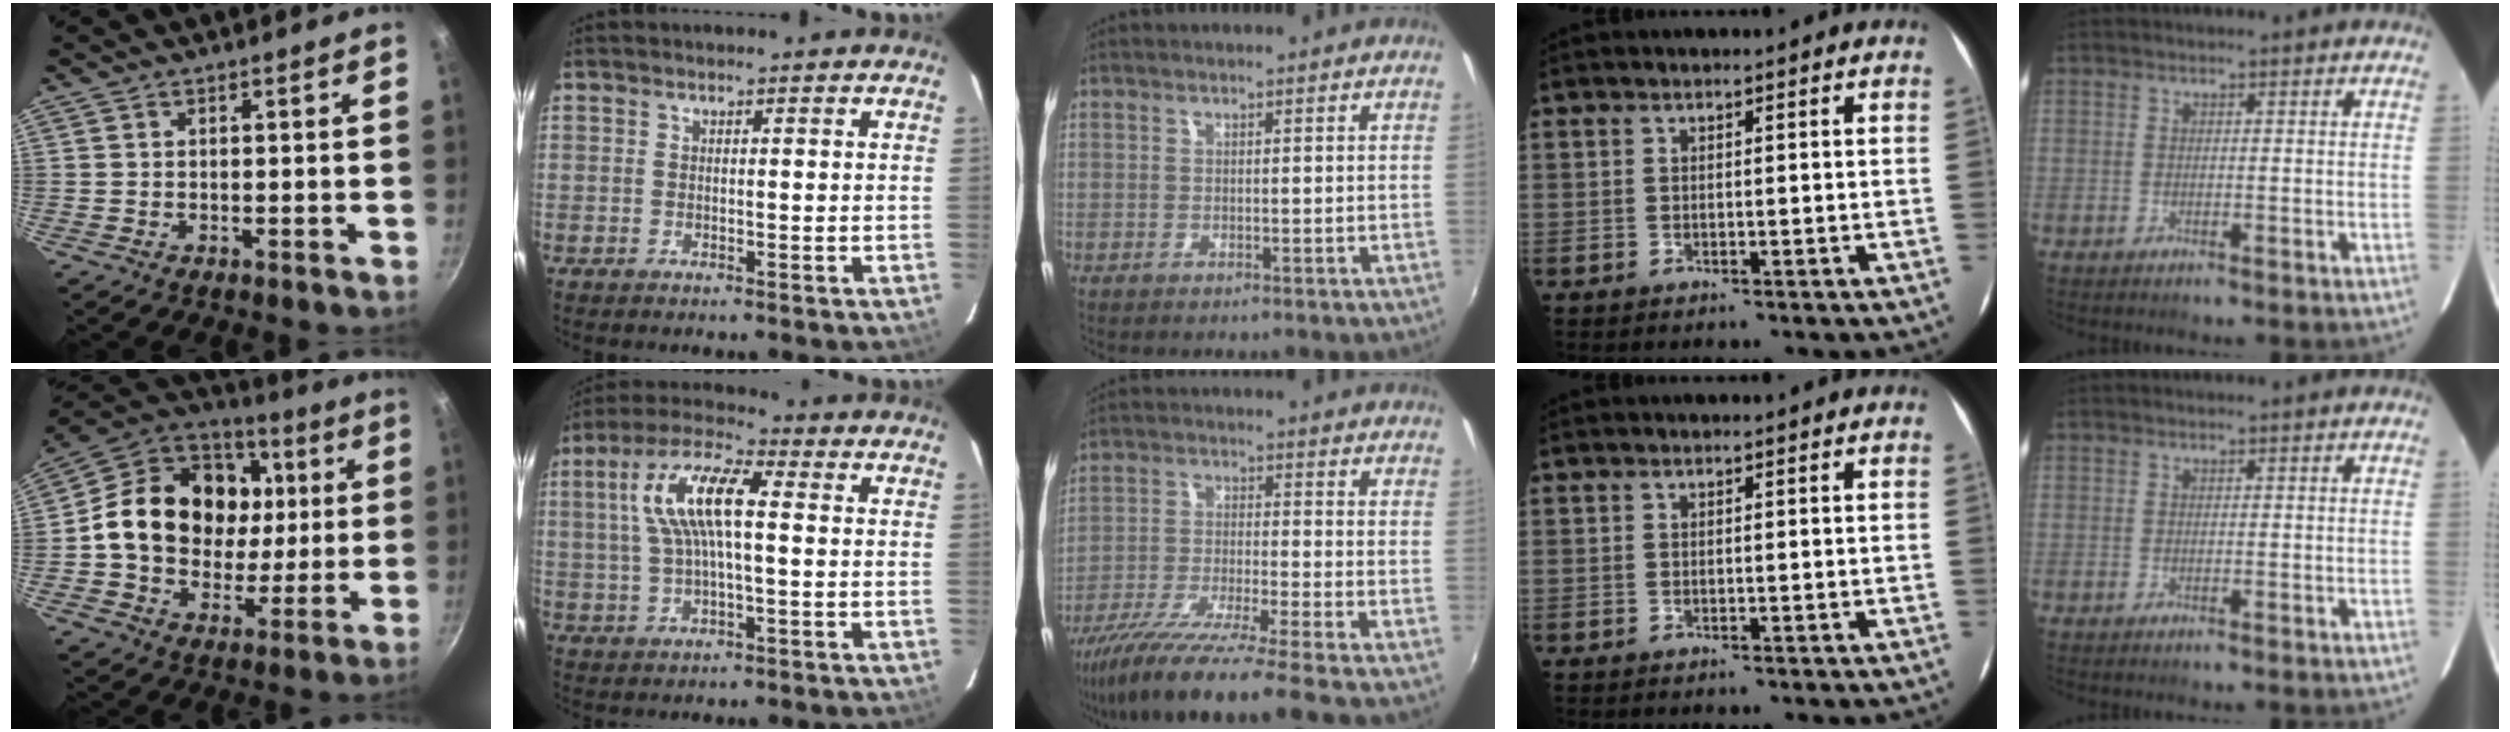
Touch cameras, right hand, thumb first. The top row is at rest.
{"thumb": {"total": 23.5, "force": [2.7, 18.8, 13.9], "torque": [-0.217, 0.025, 0.045]}, "index": {"total": 12.0, "force": [1.6, 3.7, 11.3], "torque": [-0.221, 0.022, 0.027]}, "middle": {"total": 14.6, "force": [-12.1, -1.6, 7.9], "torque": [-0.160, -0.038, -0.213]}}